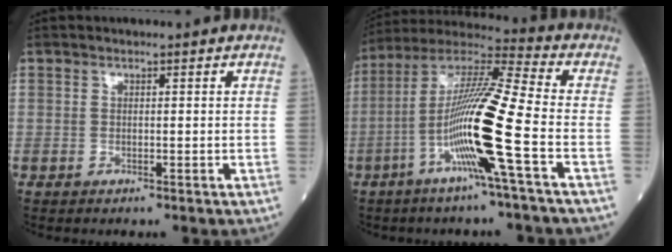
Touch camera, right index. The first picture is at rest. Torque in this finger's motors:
{"motor_torque": [1.75, -0.39, 1.05, 0.21]}